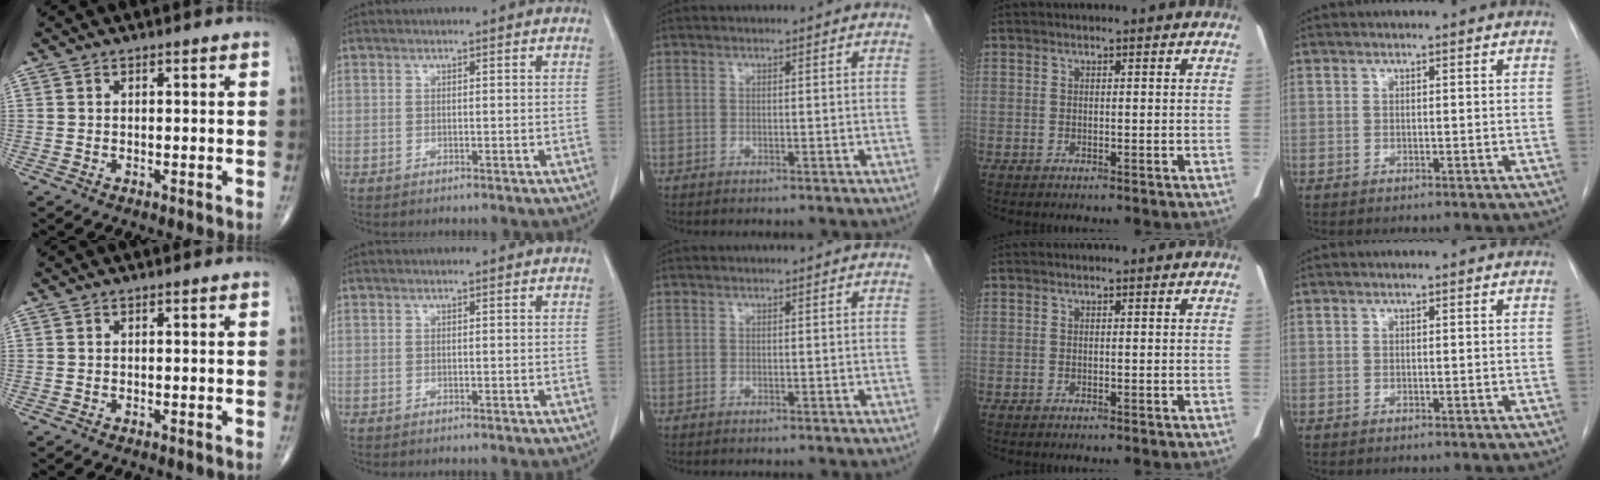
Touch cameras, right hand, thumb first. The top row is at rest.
{}